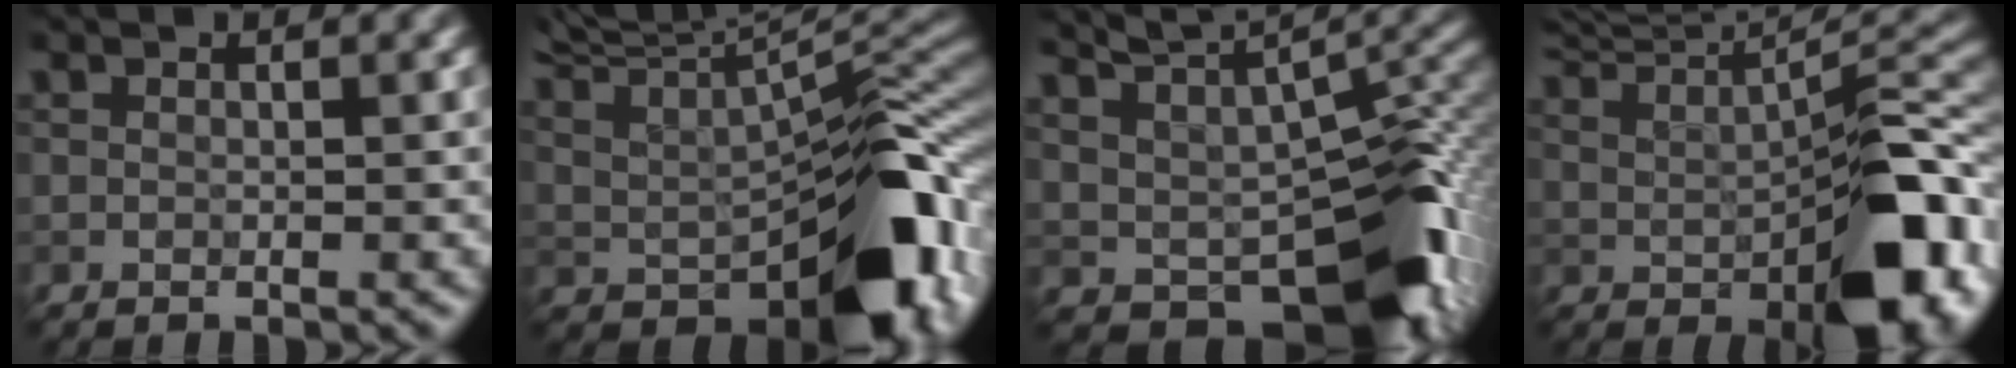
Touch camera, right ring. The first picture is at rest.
{"total": 10.9, "force": [2.1, 5.2, 9.3], "torque": [-0.148, 0.013, 0.077]}
{"total": 9.4, "force": [-1.0, 4.9, 7.9], "torque": [-0.114, -0.013, 0.027]}
{"total": 10.4, "force": [2.4, 4.1, 9.3], "torque": [-0.139, 0.007, 0.078]}